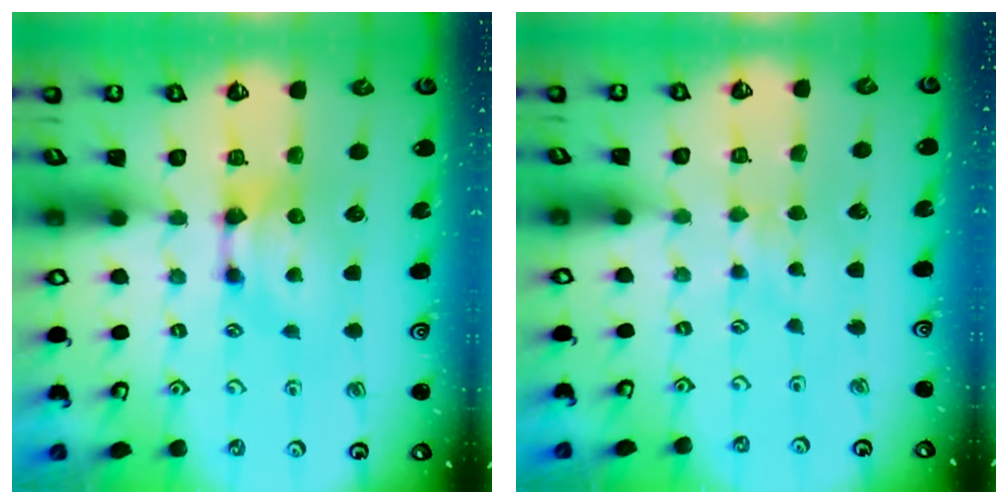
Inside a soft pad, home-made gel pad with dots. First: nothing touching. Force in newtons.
{"total": 2.9, "press": 2.8, "slide": 0.6}